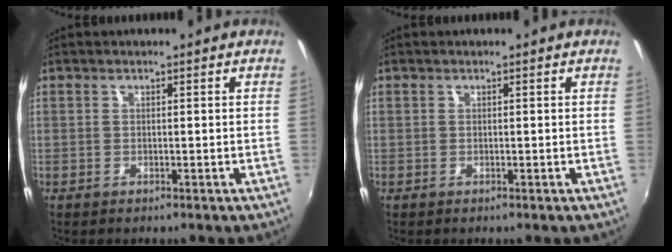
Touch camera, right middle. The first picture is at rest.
{"total": 0.0}